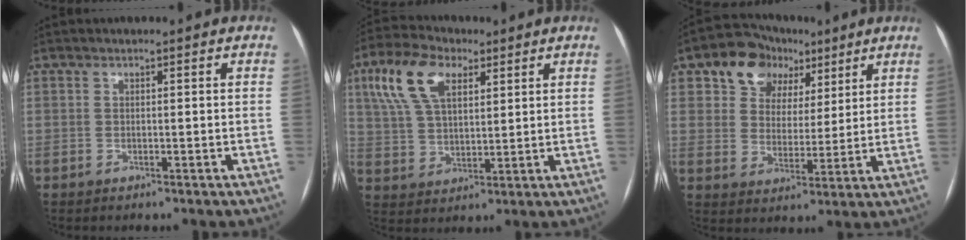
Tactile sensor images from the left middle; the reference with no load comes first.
{"total": 11.1, "force": [5.2, 5.7, 8.1], "torque": [-0.181, 0.032, 0.101]}
{"total": 10.3, "force": [5.4, 7.8, 3.9], "torque": [-0.061, 0.036, 0.092]}